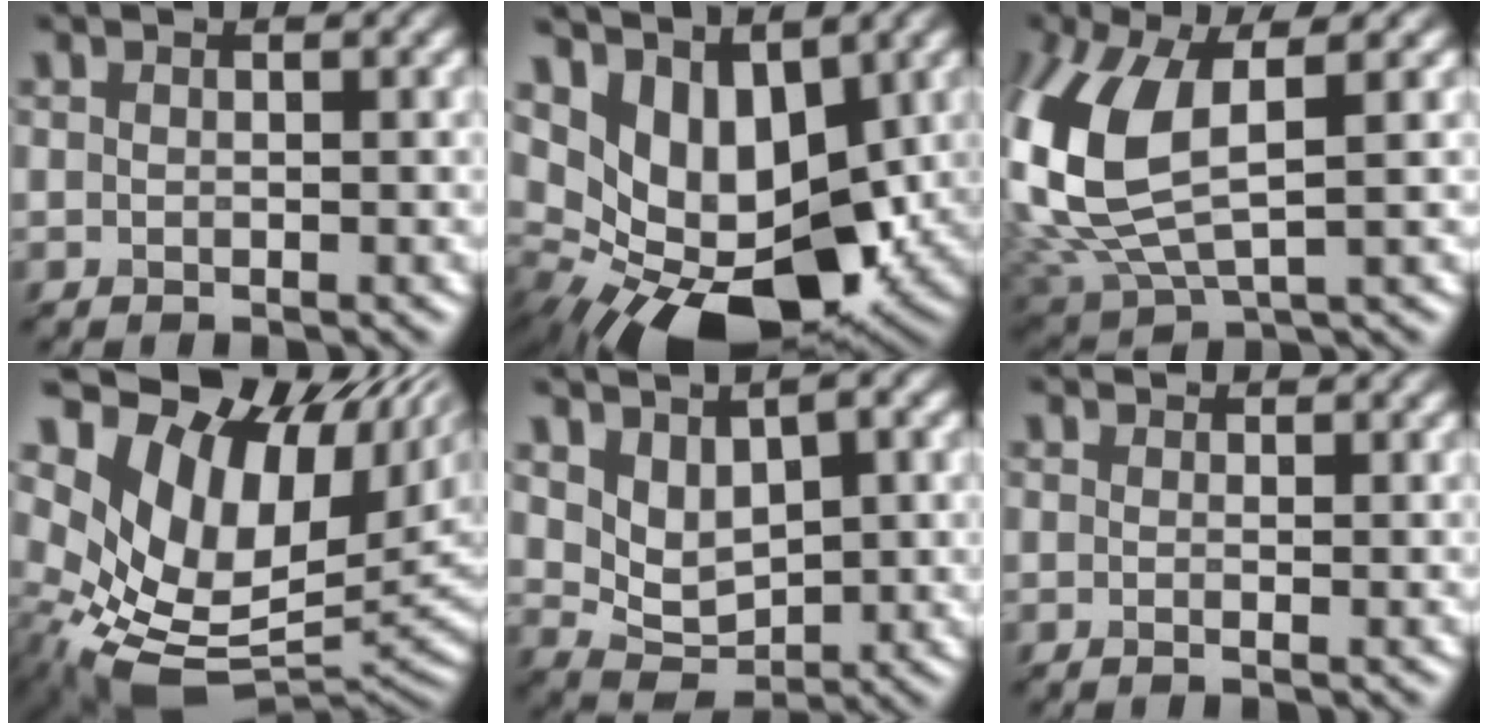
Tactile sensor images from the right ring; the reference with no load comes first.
{"total": 10.0, "force": [2.4, 5.8, 7.7], "torque": [-0.129, -0.012, 0.047]}
{"total": 11.0, "force": [1.5, 6.0, 9.1], "torque": [-0.247, -0.012, 0.043]}
{"total": 14.4, "force": [3.9, 9.2, 10.3], "torque": [-0.190, 0.003, 0.080]}
{"total": 4.8, "force": [1.9, 2.9, 3.3], "torque": [-0.067, -0.011, 0.037]}
{"total": 1.5, "force": [1.1, 0.3, 1.0], "torque": [-0.026, -0.009, 0.001]}